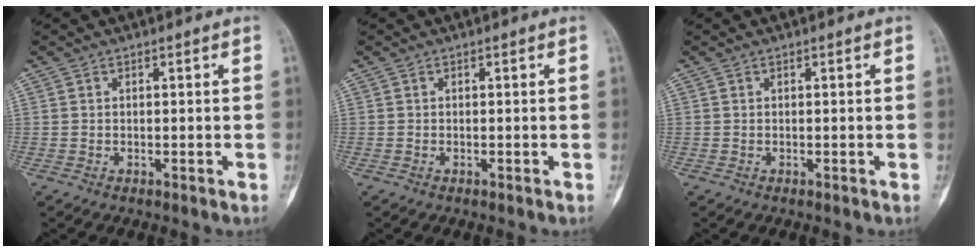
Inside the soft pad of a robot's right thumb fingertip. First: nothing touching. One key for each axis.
{"total": 0.0}
{"total": 0.0}